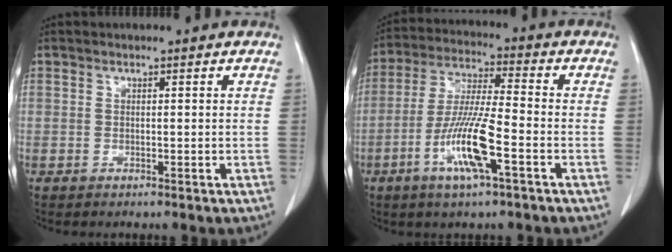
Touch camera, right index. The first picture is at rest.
{"total": 12.0, "force": [-4.6, 1.3, 10.9], "torque": [-0.222, -0.009, -0.087]}